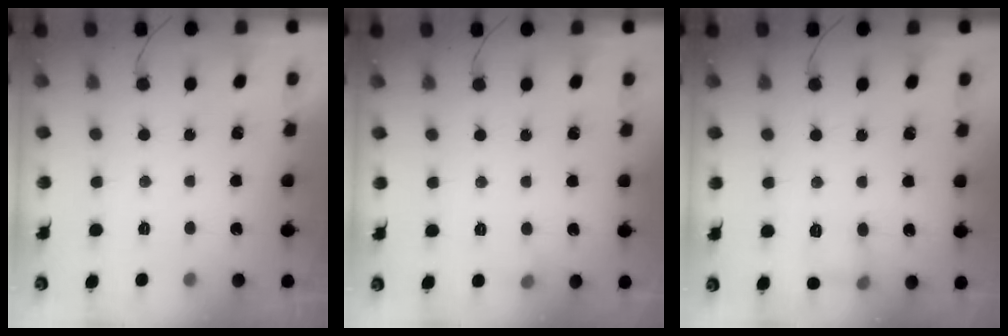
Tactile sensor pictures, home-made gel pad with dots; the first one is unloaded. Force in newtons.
{"total": 3.7, "press": 3.4, "slide": 1.3}
{"total": 6.5, "press": 6.2, "slide": 1.9}